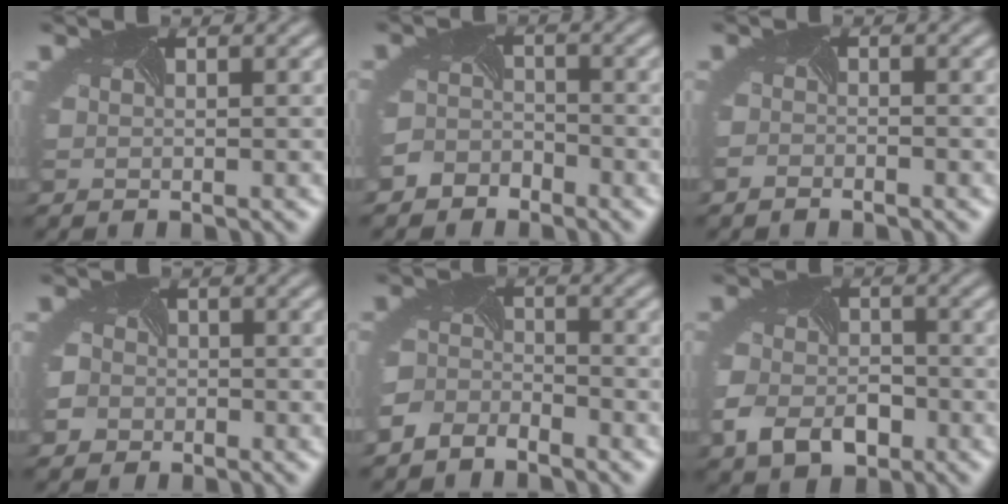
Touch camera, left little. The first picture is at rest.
{"total": 2.8, "force": [-2.4, 1.5, 0.0], "torque": [-0.002, -0.005, -0.053]}
{"total": 1.0, "force": [-1.0, 0.2, 0.2], "torque": [-0.009, -0.009, -0.020]}
{"total": 3.7, "force": [-2.1, 3.0, 0.7], "torque": [-0.001, -0.011, -0.039]}
{"total": 3.5, "force": [-3.0, 1.6, 0.7], "torque": [-0.020, -0.007, -0.070]}
{"total": 5.0, "force": [-2.4, 3.3, 2.9], "torque": [-0.065, -0.023, -0.045]}